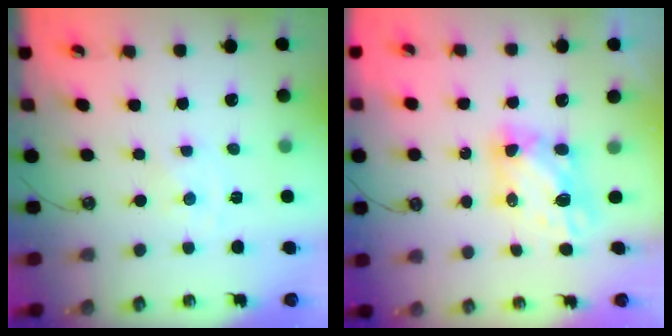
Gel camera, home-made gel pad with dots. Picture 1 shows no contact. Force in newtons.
{"total": 7.0, "press": 6.9, "slide": 0.8}